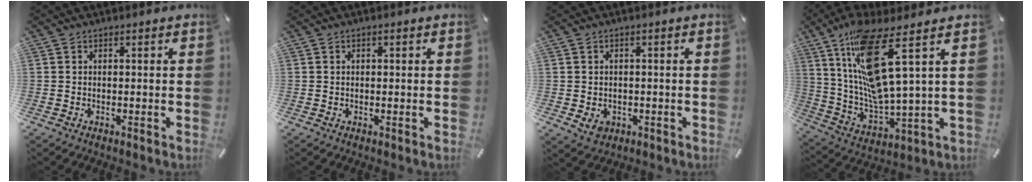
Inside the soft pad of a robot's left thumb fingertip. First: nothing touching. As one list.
[{"total": 0.7, "force": [0.1, 0.4, 0.5], "torque": [-0.011, 0.003, 0.000]}, {"total": 3.4, "force": [-0.9, 2.8, 1.6], "torque": [-0.023, 0.001, -0.018]}, {"total": 15.8, "force": [8.0, 2.7, 13.4], "torque": [-0.290, -0.039, 0.124]}]